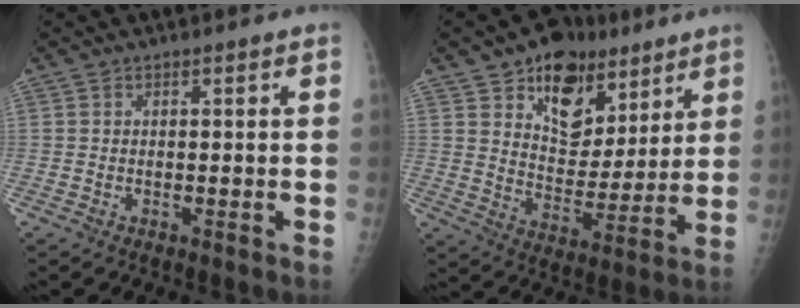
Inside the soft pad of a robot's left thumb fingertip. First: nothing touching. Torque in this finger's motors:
{"motor_torque": [0.18, 0.39, 0.04, -0.34, 0.13]}